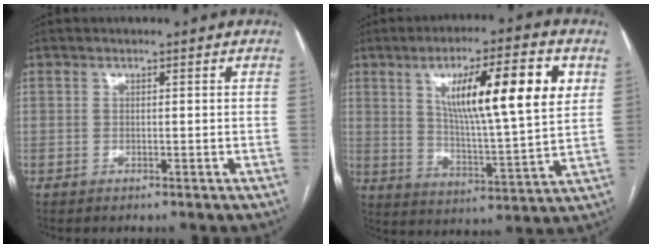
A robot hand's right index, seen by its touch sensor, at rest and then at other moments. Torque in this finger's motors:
{"motor_torque": [1.58, 0.56, 0.55, 0.21]}